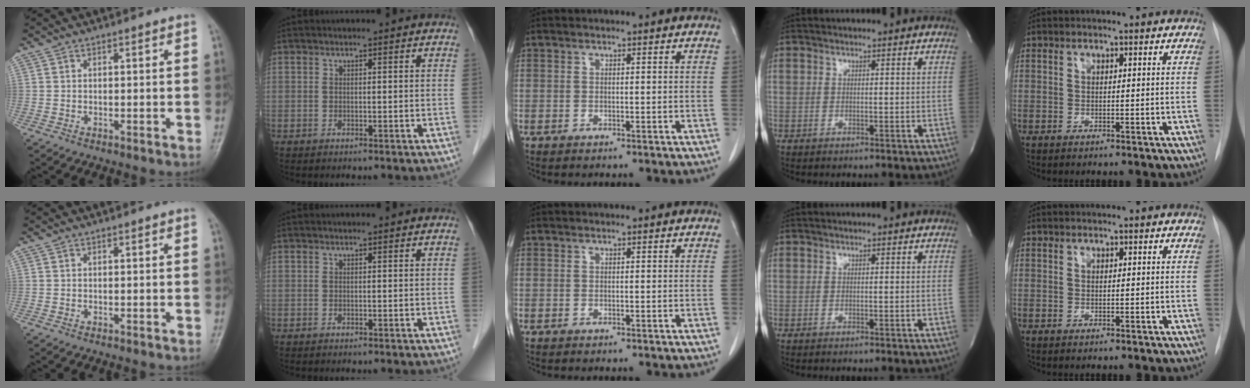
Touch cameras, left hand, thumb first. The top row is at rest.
{}